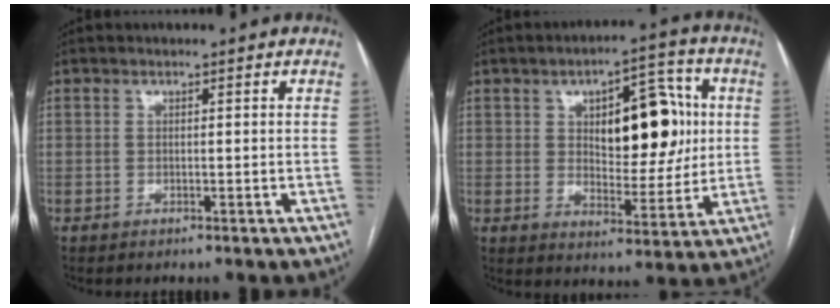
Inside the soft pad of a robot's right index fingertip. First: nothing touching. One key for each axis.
{"total": 13.5, "fx": 2.8, "fy": 5.7, "fz": 11.9, "tx": -0.160, "ty": 0.023, "tz": 0.048}